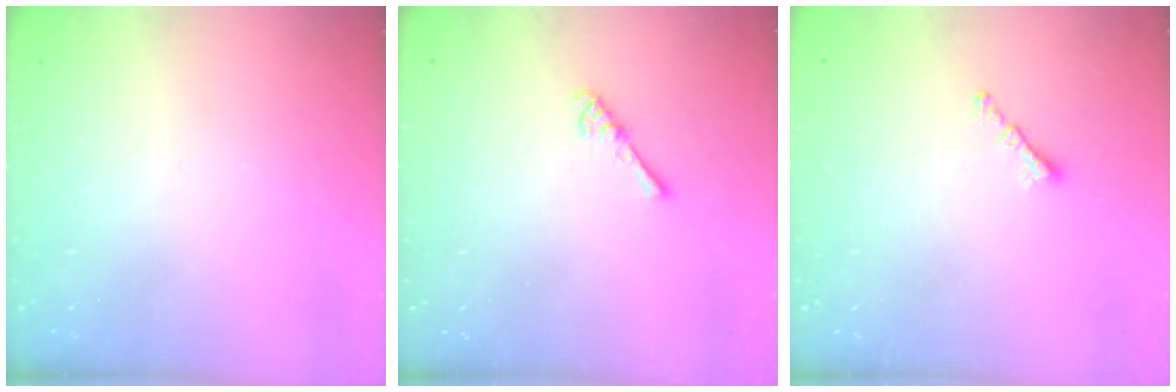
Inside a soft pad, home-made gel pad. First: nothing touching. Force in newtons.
{"total": 2.7, "press": 2.6, "slide": 0.4}
{"total": 0.7, "press": 0.6, "slide": 0.4}